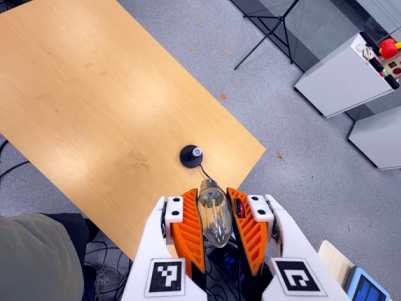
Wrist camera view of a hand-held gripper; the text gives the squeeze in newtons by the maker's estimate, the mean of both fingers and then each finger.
{"total": 20.0, "left": 21.6, "right": 18.4}